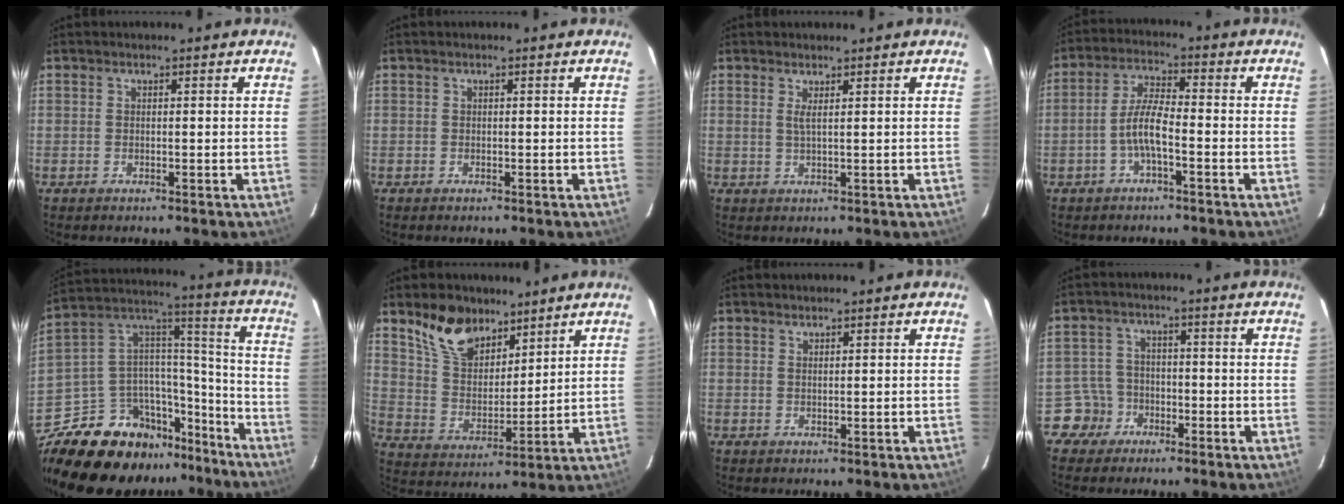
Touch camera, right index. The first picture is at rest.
{"total": 0.0}
{"total": 1.3, "force": [0.8, 0.0, 1.1], "torque": [-0.024, -0.001, 0.013]}
{"total": 5.5, "force": [-2.3, 1.0, 4.9], "torque": [-0.103, 0.010, -0.044]}
{"total": 24.8, "force": [-19.7, 11.1, 10.3], "torque": [-0.200, 0.063, -0.297]}
{"total": 12.2, "force": [8.7, 6.5, 5.7], "torque": [-0.113, 0.015, 0.170]}
{"total": 0.7, "force": [0.7, 0.1, 0.1], "torque": [-0.003, 0.001, 0.013]}
{"total": 4.8, "force": [-2.7, 4.0, -0.4], "torque": [0.005, 0.022, -0.051]}